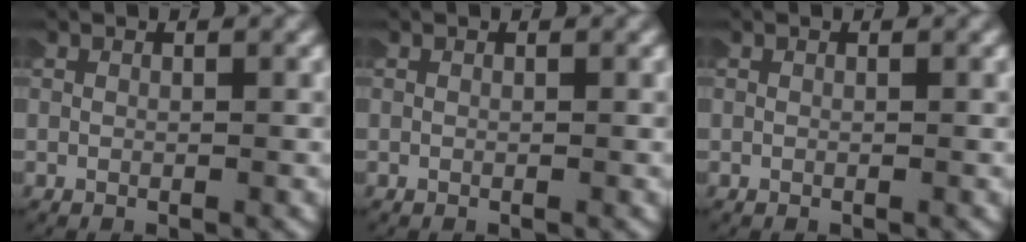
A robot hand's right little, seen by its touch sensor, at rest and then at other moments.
{"total": 0.0}
{"total": 0.0}